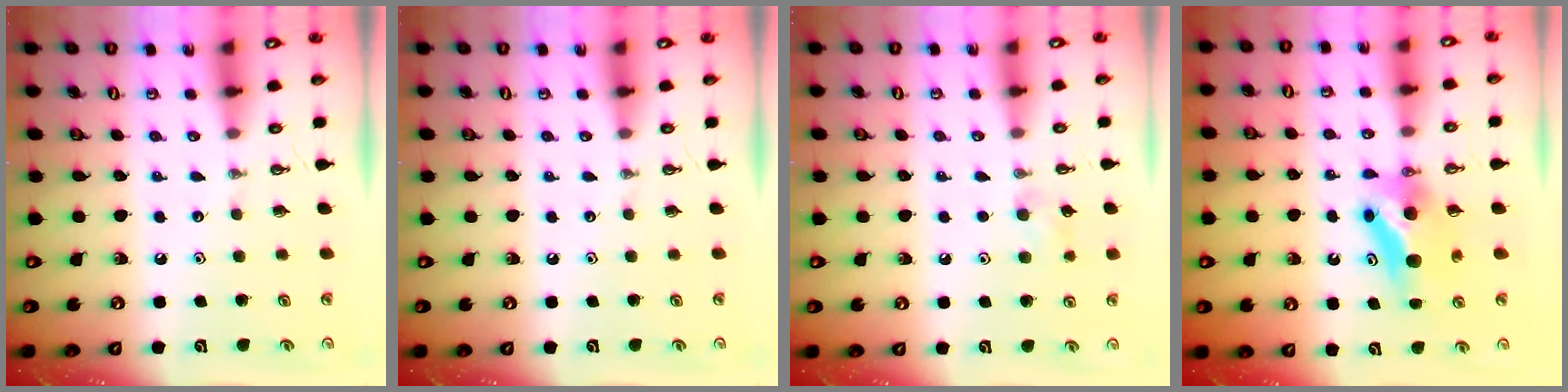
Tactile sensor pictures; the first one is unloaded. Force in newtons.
{"total": 0.0}
{"total": 7.9, "press": 7.3, "slide": 3.2}
{"total": 9.2, "press": 8.9, "slide": 2.0}